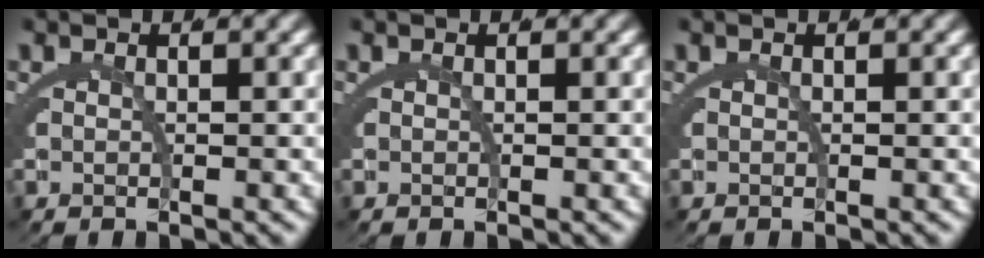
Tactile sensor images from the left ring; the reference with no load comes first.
{"total": 0.0}
{"total": 0.0}